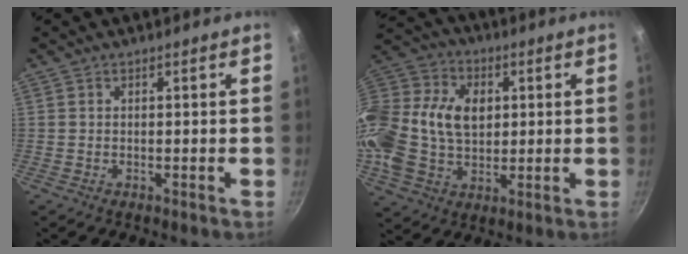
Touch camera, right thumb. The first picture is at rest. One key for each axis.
{"total": 22.1, "fx": 2.6, "fy": 15.9, "fz": 15.1, "tx": -0.309, "ty": 0.030, "tz": 0.041}